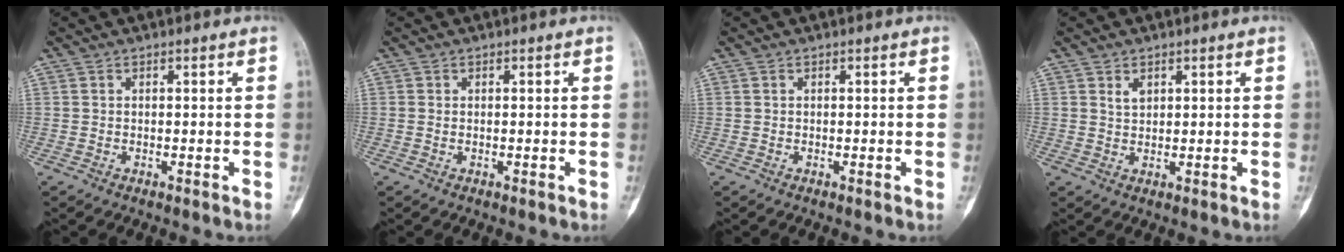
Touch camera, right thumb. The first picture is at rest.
{"total": 0.0}
{"total": 0.0}
{"total": 2.0, "force": [1.1, 1.3, 1.1], "torque": [-0.015, -0.007, 0.024]}